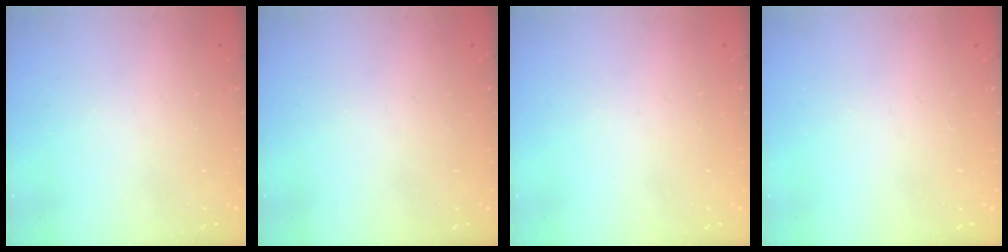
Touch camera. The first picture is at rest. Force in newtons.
{"total": 0.0}
{"total": 0.0}
{"total": 0.0}